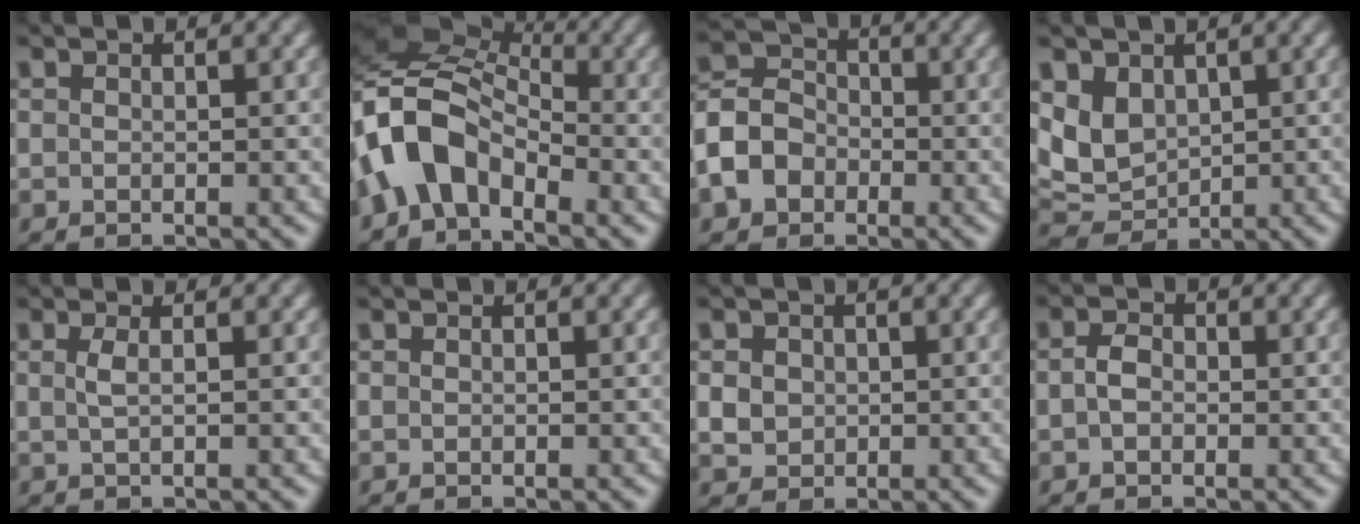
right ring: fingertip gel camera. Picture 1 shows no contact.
{"total": 10.1, "force": [0.3, 8.1, 6.1], "torque": [-0.152, -0.013, -0.003]}
{"total": 6.9, "force": [-1.7, 6.1, 2.8], "torque": [-0.068, -0.016, -0.025]}
{"total": 7.3, "force": [-0.1, 6.7, 3.0], "torque": [-0.092, -0.036, 0.013]}
{"total": 0.9, "force": [0.1, -0.1, 0.9], "torque": [-0.023, -0.005, 0.008]}
{"total": 0.0}
{"total": 3.1, "force": [-0.1, 3.0, 1.0], "torque": [-0.025, -0.014, 0.009]}
{"total": 1.5, "force": [-0.5, 1.1, 0.9], "torque": [-0.021, -0.003, -0.009]}